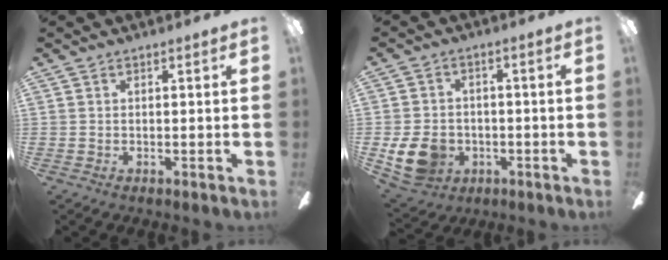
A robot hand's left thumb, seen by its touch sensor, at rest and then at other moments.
{"total": 10.6, "force": [-3.3, 8.3, 5.7], "torque": [-0.136, 0.015, -0.059]}